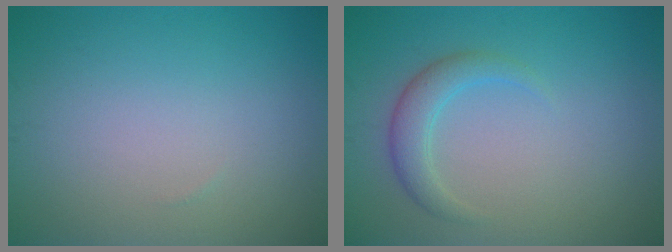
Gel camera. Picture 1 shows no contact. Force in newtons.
{"total": 2.4, "press": 2.4, "slide": 0.1}